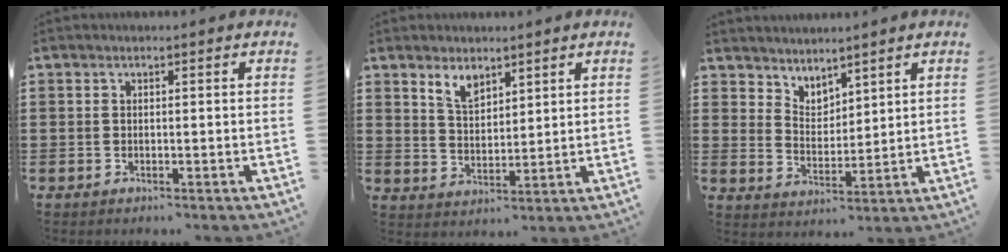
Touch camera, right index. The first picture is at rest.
{"total": 4.1, "force": [3.2, 1.9, 1.8], "torque": [-0.045, 0.002, 0.060]}
{"total": 3.8, "force": [3.6, 1.1, -0.4], "torque": [-0.006, -0.010, 0.069]}